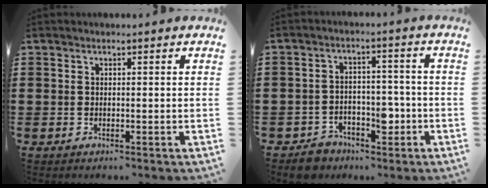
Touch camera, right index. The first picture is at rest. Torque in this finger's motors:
{"motor_torque": [1.26, 0.88, 0.14, 0.04]}